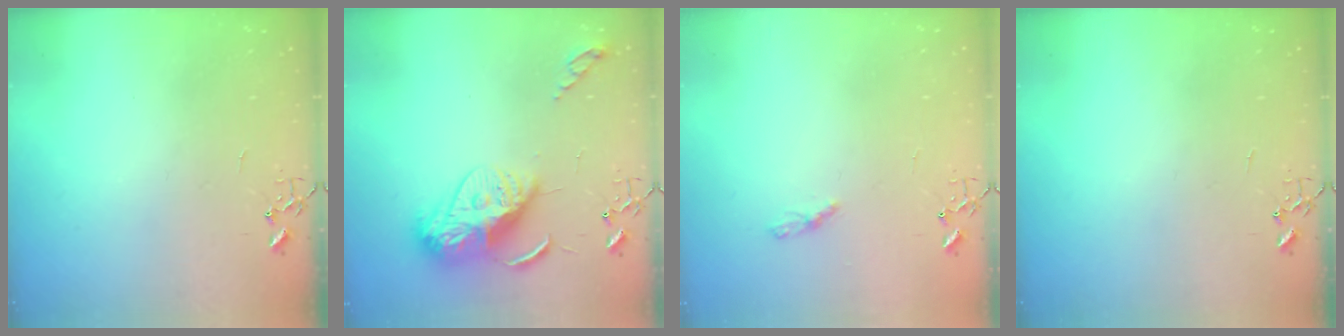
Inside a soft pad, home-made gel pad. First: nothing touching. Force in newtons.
{"total": 16.0, "press": 16.0, "slide": 0.9}
{"total": 4.7, "press": 4.7, "slide": 0.4}
{"total": 0.0}